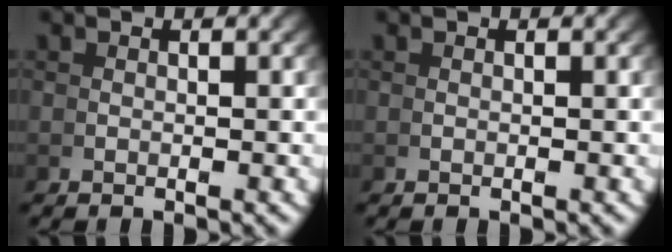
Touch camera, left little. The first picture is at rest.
{"total": 0.0}